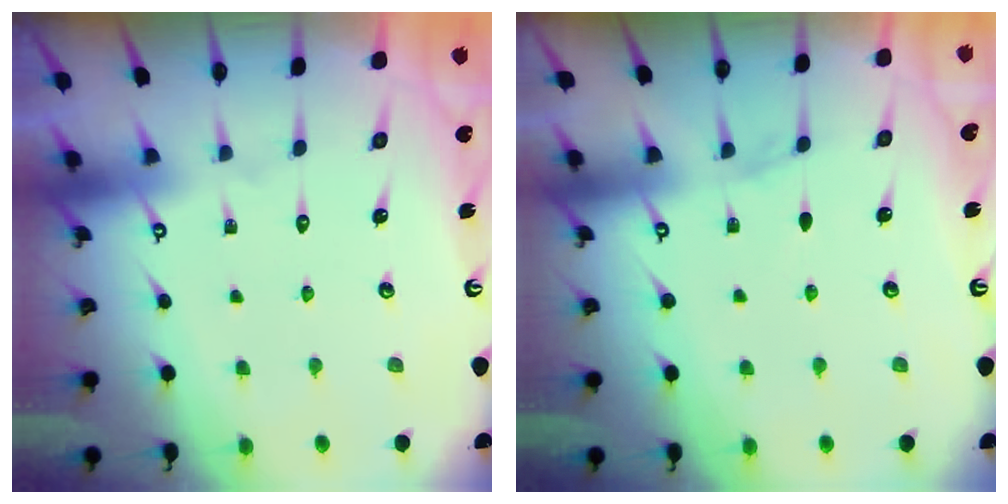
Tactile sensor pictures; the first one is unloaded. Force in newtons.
{"total": 3.1, "press": 3.1, "slide": 0.5}